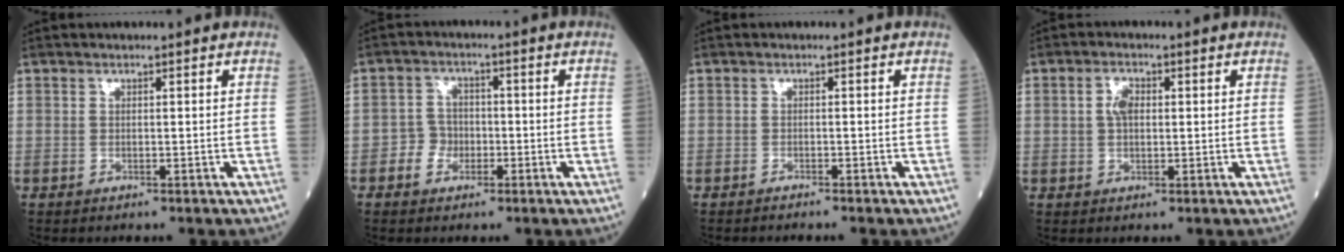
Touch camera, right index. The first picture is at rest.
{"total": 3.5, "force": [-1.3, 3.0, 1.3], "torque": [-0.017, 0.010, -0.025]}
{"total": 1.4, "force": [-1.3, -0.2, 0.6], "torque": [-0.009, 0.001, -0.015]}
{"total": 3.0, "force": [0.4, 1.7, 2.4], "torque": [-0.048, 0.008, 0.007]}